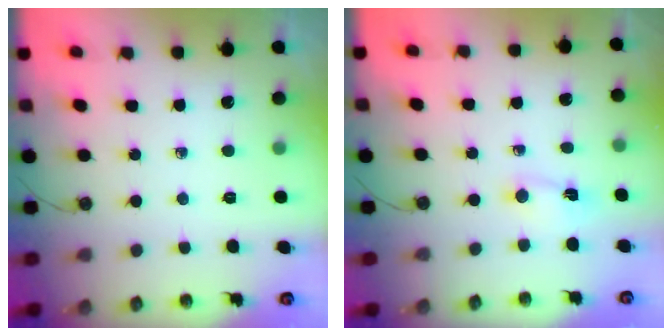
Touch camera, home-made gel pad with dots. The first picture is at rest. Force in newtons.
{"total": 1.4, "press": 1.4, "slide": 0.1}